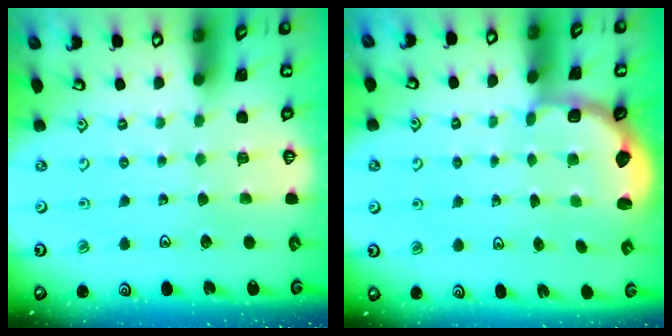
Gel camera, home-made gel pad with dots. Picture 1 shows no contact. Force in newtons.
{"total": 2.8, "press": 2.1, "slide": 1.9}